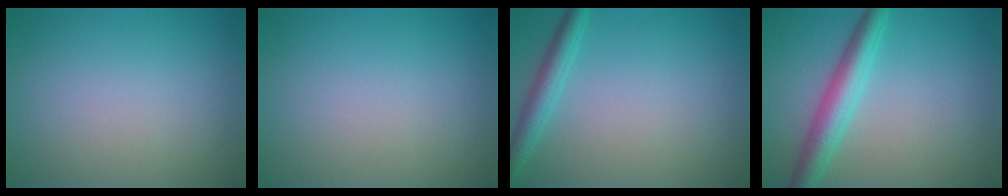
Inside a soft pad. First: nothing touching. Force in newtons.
{"total": 0.0}
{"total": 2.5, "press": 2.5, "slide": 0.1}
{"total": 4.2, "press": 4.2, "slide": 0.1}